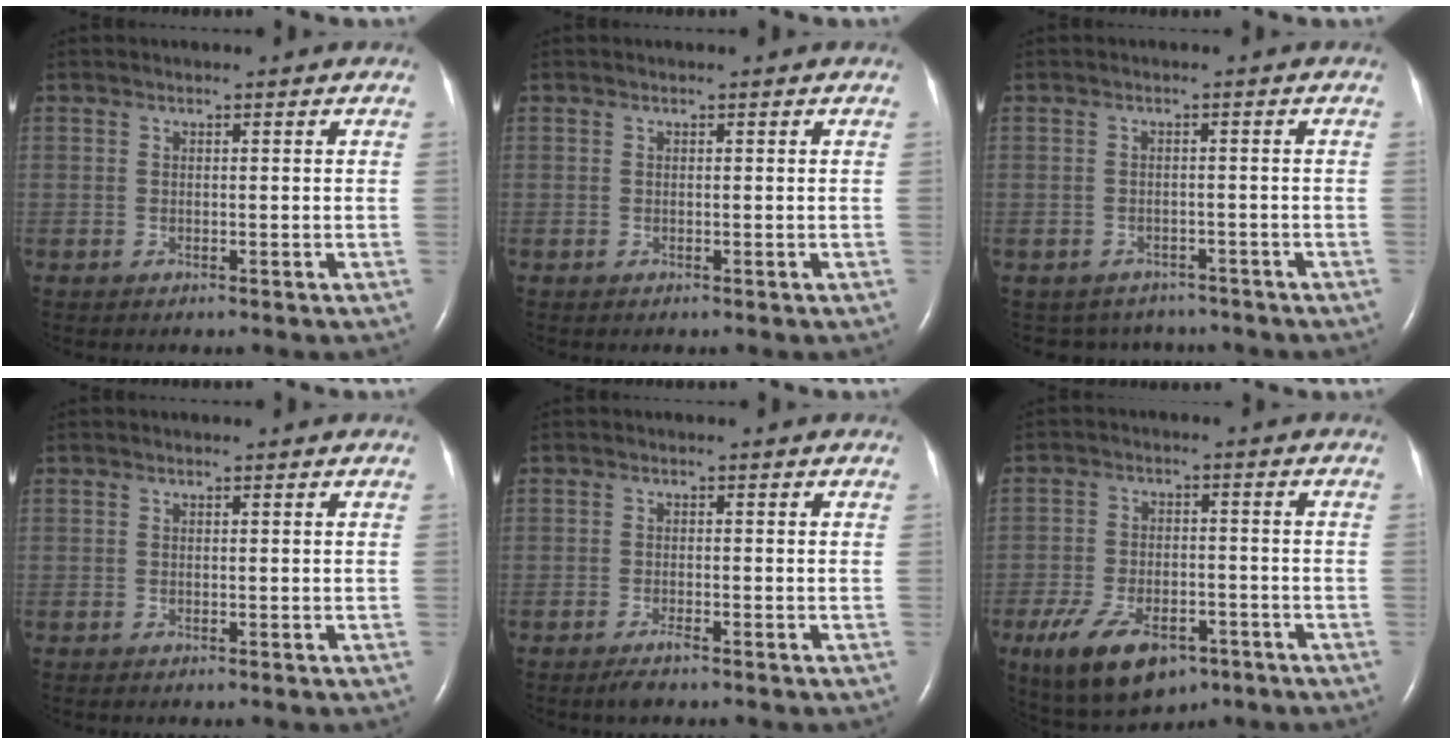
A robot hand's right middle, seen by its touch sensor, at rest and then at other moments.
{"total": 0.0}
{"total": 5.7, "force": [-5.0, 2.7, -0.2], "torque": [0.004, 0.011, -0.060]}
{"total": 0.0}
{"total": 1.9, "force": [-1.5, 0.1, 1.2], "torque": [-0.032, -0.005, -0.028]}
{"total": 12.0, "force": [-6.9, 5.8, 7.8], "torque": [-0.144, -0.008, -0.107]}